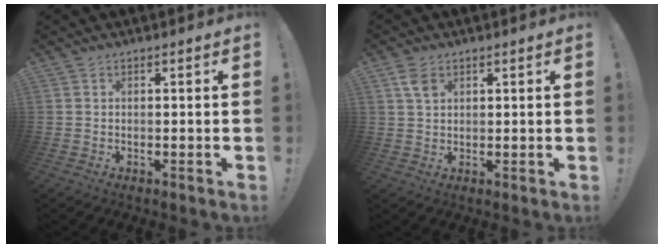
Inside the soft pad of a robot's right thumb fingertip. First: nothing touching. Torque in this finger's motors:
{"motor_torque": [-0.20, 0.85, 0.37, -0.21, -0.02]}